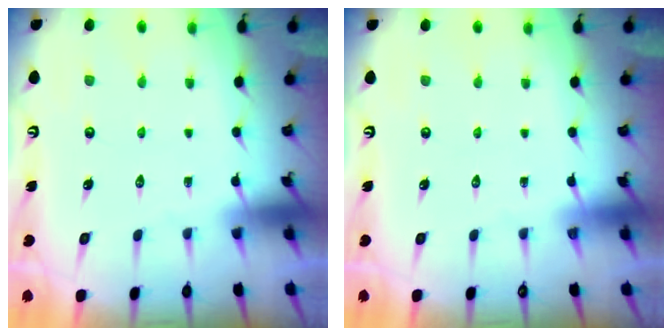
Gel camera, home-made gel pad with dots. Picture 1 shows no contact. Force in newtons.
{"total": 0.0}